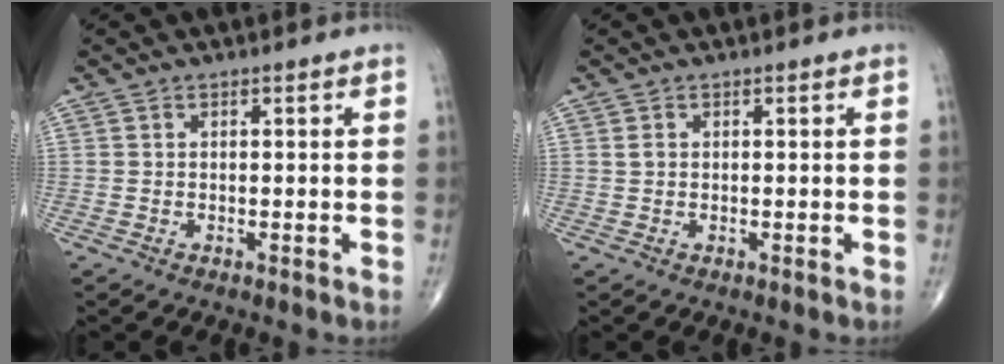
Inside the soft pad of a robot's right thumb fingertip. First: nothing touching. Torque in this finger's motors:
{"motor_torque": [-0.01, 0.01, 0.02, 0.03, 0.00]}